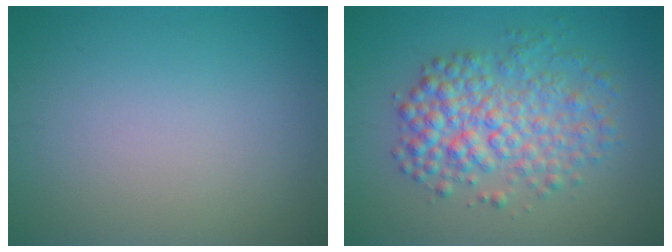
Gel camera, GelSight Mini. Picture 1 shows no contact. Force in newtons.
{"total": 5.6, "press": 5.6, "slide": 0.1}